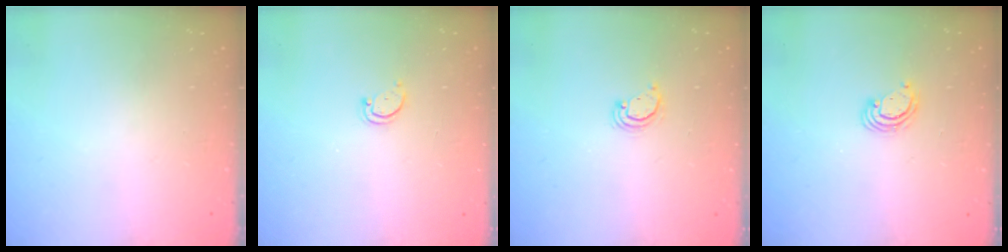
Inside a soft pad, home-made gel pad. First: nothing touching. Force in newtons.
{"total": 2.8, "press": 2.7, "slide": 0.3}
{"total": 2.2, "press": 2.2, "slide": 0.3}
{"total": 2.5, "press": 2.5, "slide": 0.2}